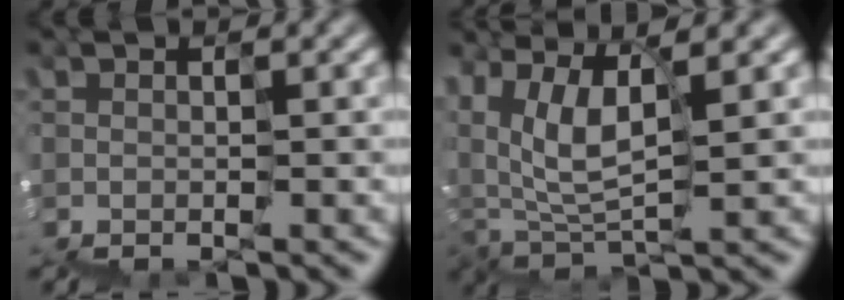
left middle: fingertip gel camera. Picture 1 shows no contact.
{"total": 3.8, "force": [2.7, 1.7, 2.0], "torque": [-0.060, 0.017, 0.050]}